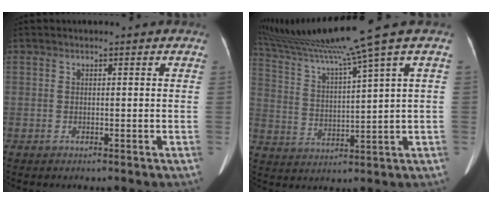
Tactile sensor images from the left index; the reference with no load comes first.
{"total": 12.3, "force": [9.5, -3.6, 6.9], "torque": [-0.123, -0.009, 0.172]}